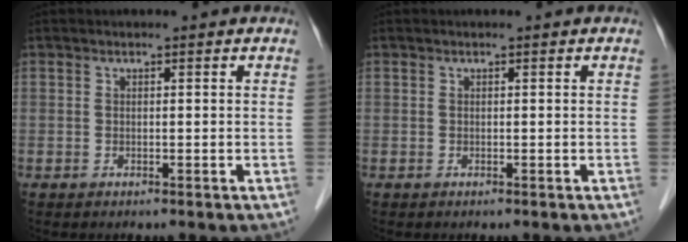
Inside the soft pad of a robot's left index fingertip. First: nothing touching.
{"total": 0.0}